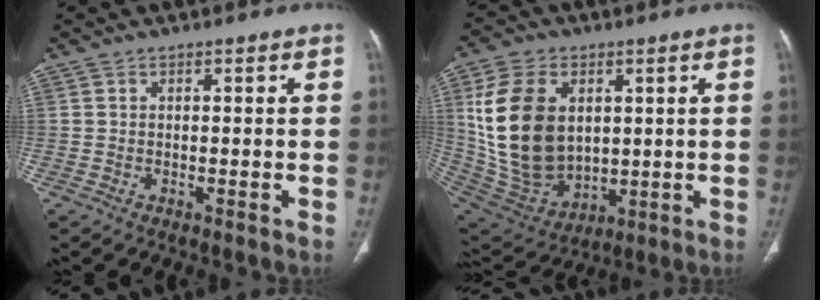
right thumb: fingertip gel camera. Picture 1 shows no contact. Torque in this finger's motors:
{"motor_torque": [-1.13, 2.42, 2.21, 0.52, 0.62]}